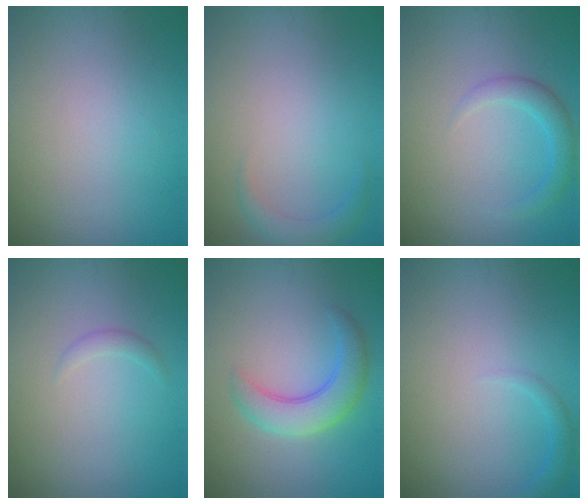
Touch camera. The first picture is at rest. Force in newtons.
{"total": 1.5, "press": 1.5, "slide": 0.1}
{"total": 2.3, "press": 2.3, "slide": 0.1}
{"total": 0.9, "press": 0.9, "slide": 0.0}
{"total": 4.2, "press": 4.2, "slide": 0.1}
{"total": 1.1, "press": 1.1, "slide": 0.1}